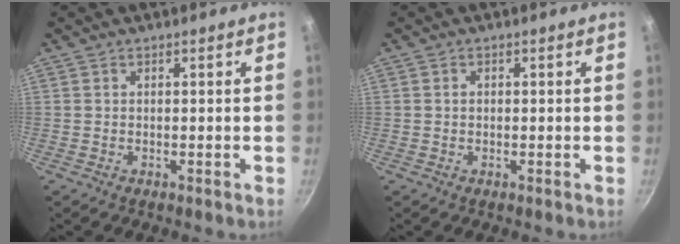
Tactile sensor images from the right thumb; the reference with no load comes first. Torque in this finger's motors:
{"motor_torque": [-0.58, -0.10, 0.08, 0.27, -0.02]}